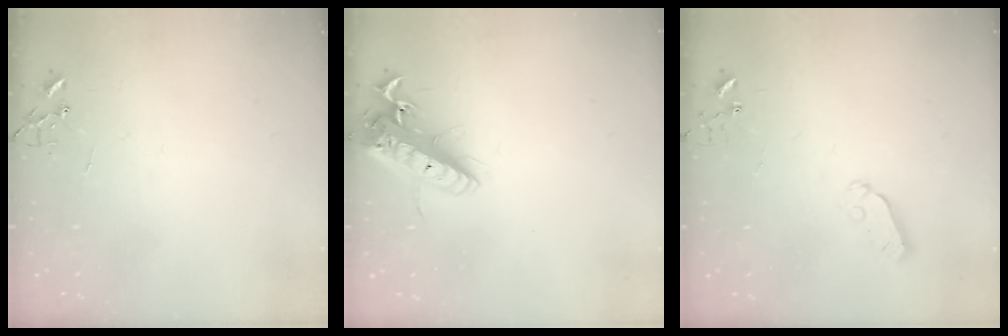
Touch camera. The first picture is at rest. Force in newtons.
{"total": 17.4, "press": 17.0, "slide": 3.4}
{"total": 4.1, "press": 4.1, "slide": 0.1}